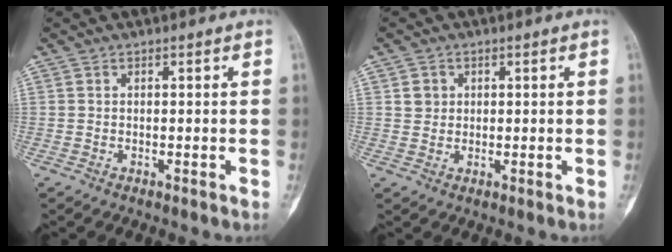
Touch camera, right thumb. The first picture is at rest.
{"total": 2.4, "force": [0.7, 2.2, 0.6], "torque": [0.001, -0.002, 0.012]}